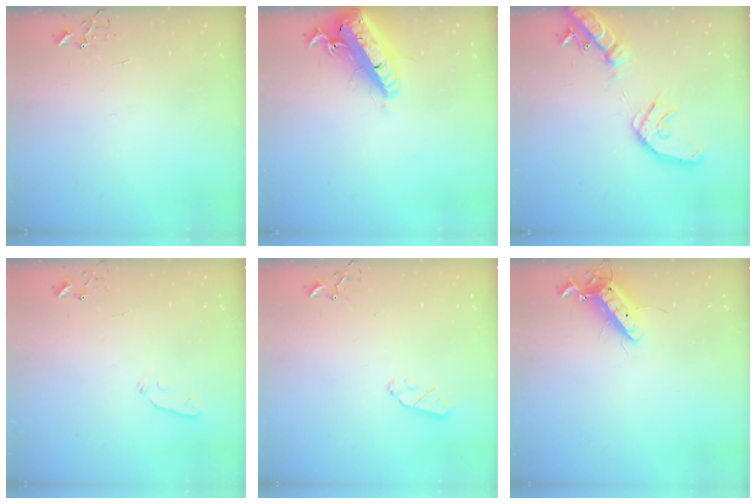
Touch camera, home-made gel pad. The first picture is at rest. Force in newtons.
{"total": 23.1, "press": 22.6, "slide": 5.0}
{"total": 18.8, "press": 18.6, "slide": 3.0}
{"total": 4.8, "press": 4.7, "slide": 0.7}
{"total": 5.5, "press": 5.5, "slide": 0.4}
{"total": 11.6, "press": 11.4, "slide": 2.2}